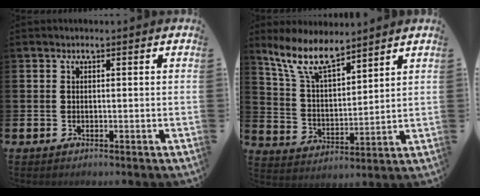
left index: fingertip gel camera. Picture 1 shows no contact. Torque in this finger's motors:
{"motor_torque": [0.21, -0.38, 0.72, 0.21]}